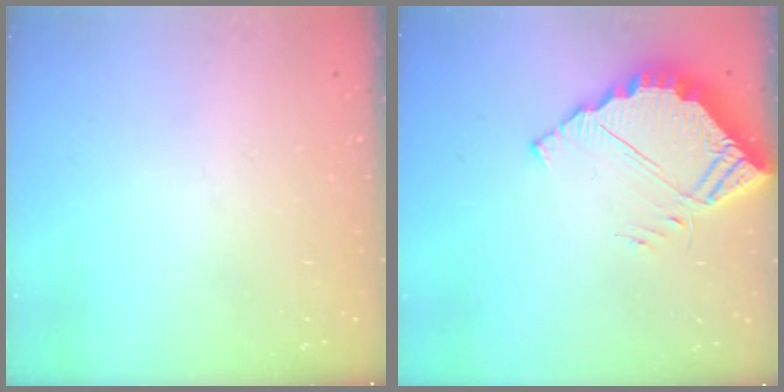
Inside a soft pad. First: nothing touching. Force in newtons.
{"total": 6.7, "press": 6.6, "slide": 0.3}